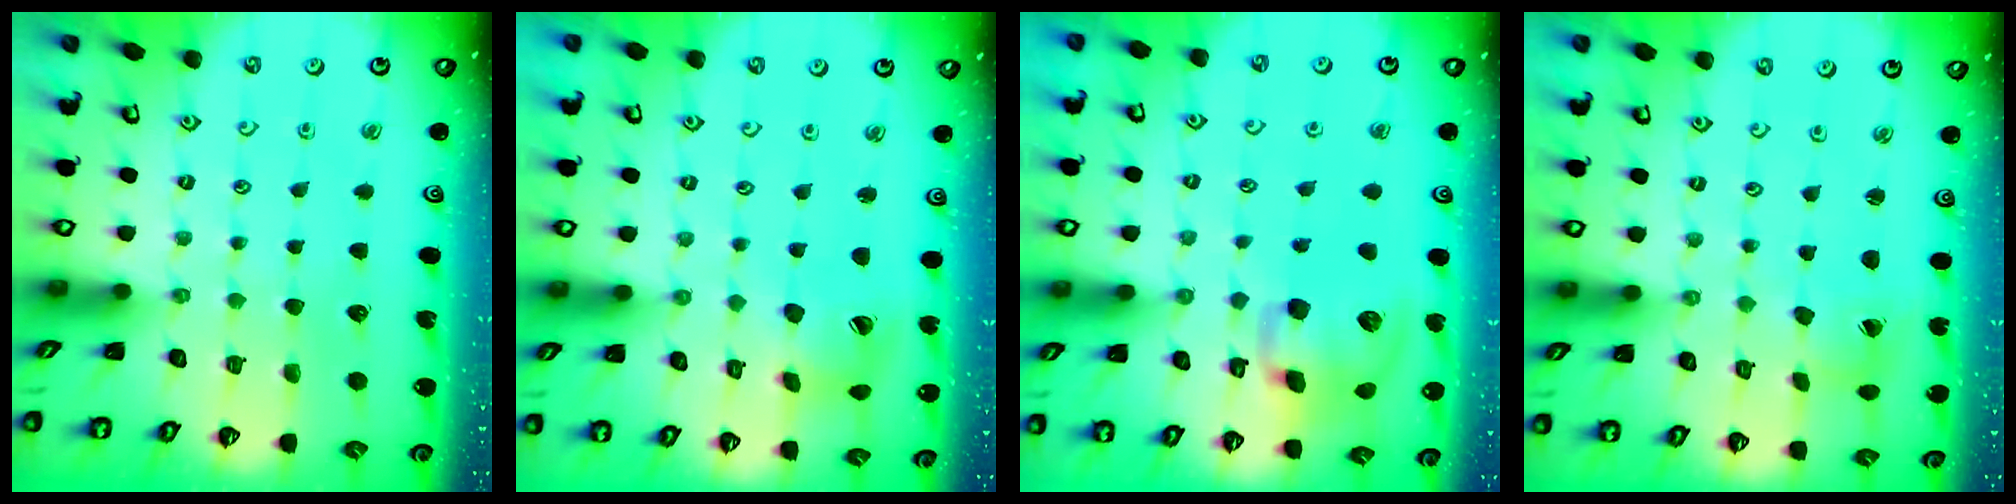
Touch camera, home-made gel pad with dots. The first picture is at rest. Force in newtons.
{"total": 8.1, "press": 8.0, "slide": 1.1}
{"total": 14.3, "press": 14.1, "slide": 2.5}
{"total": 1.7, "press": 1.6, "slide": 0.2}